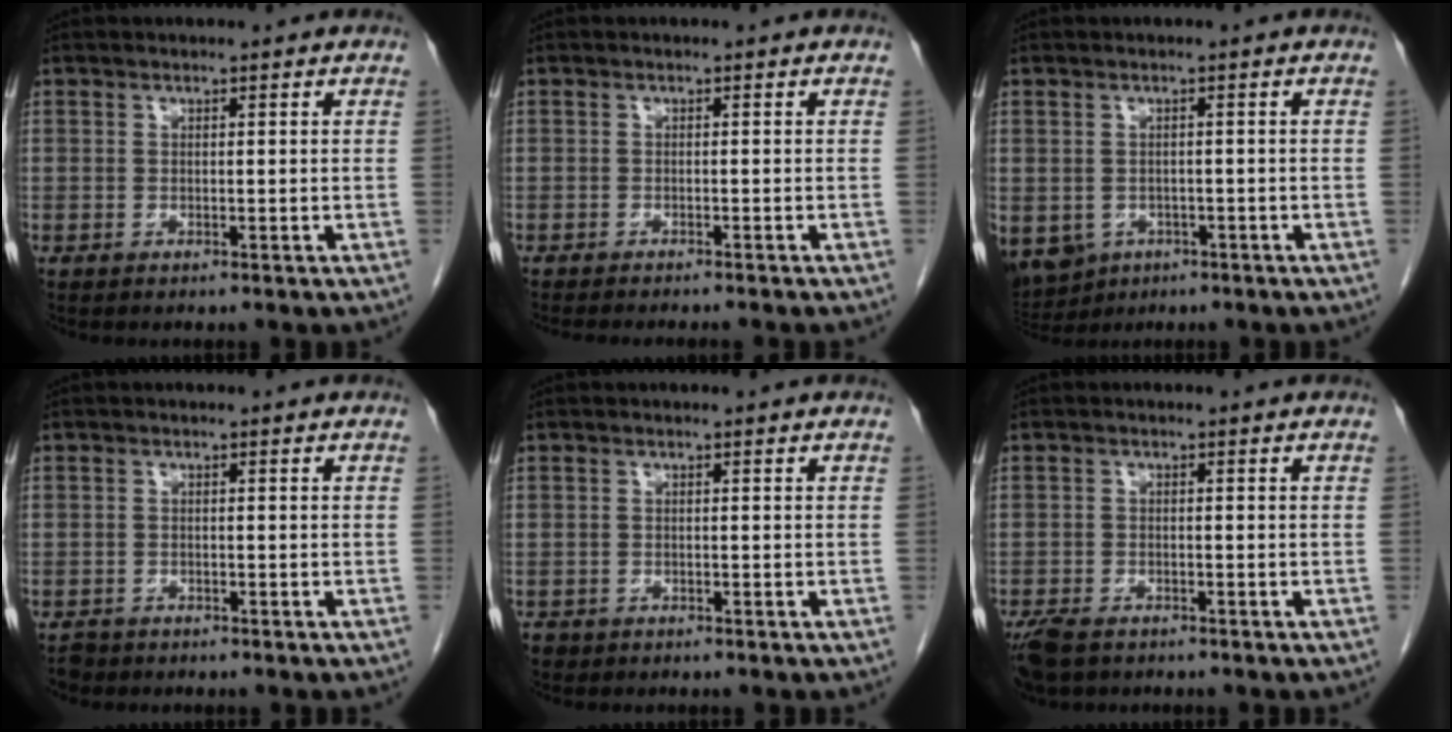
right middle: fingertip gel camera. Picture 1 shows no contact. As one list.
[{"total": 7.3, "force": [-6.5, 0.5, 3.3], "torque": [-0.027, -0.015, -0.087]}, {"total": 12.3, "force": [-6.1, 9.5, 5.0], "torque": [-0.142, -0.013, -0.080]}, {"total": 1.9, "force": [-1.6, 1.0, 0.0], "torque": [-0.007, 0.000, -0.027]}, {"total": 1.3, "force": [-1.0, 0.9, 0.1], "torque": [-0.010, 0.001, -0.016]}, {"total": 5.4, "force": [-4.1, 2.5, 2.5], "torque": [-0.048, -0.009, -0.067]}]